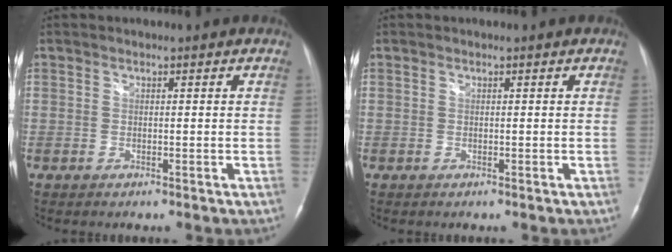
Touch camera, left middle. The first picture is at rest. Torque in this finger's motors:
{"motor_torque": [-0.09, 0.14, -0.06, -0.01]}